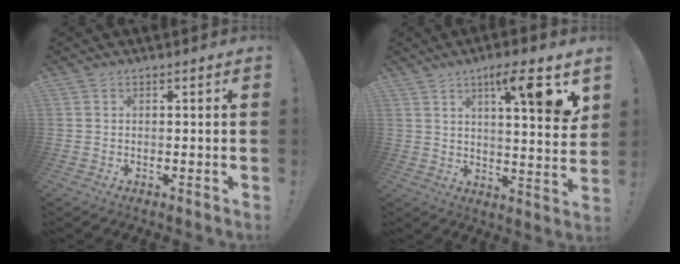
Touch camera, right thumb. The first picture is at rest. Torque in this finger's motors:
{"motor_torque": [-0.37, 1.85, 1.37, 0.54, 0.14]}